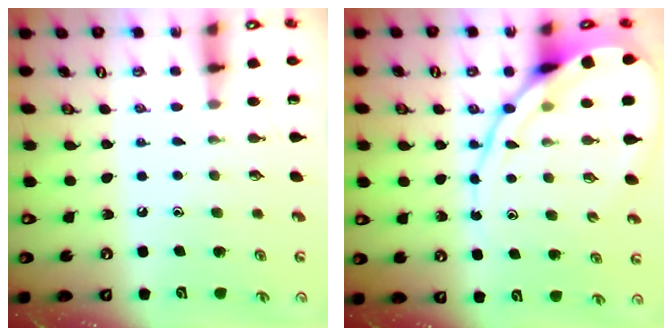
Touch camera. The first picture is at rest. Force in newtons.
{"total": 12.7, "press": 12.6, "slide": 1.2}